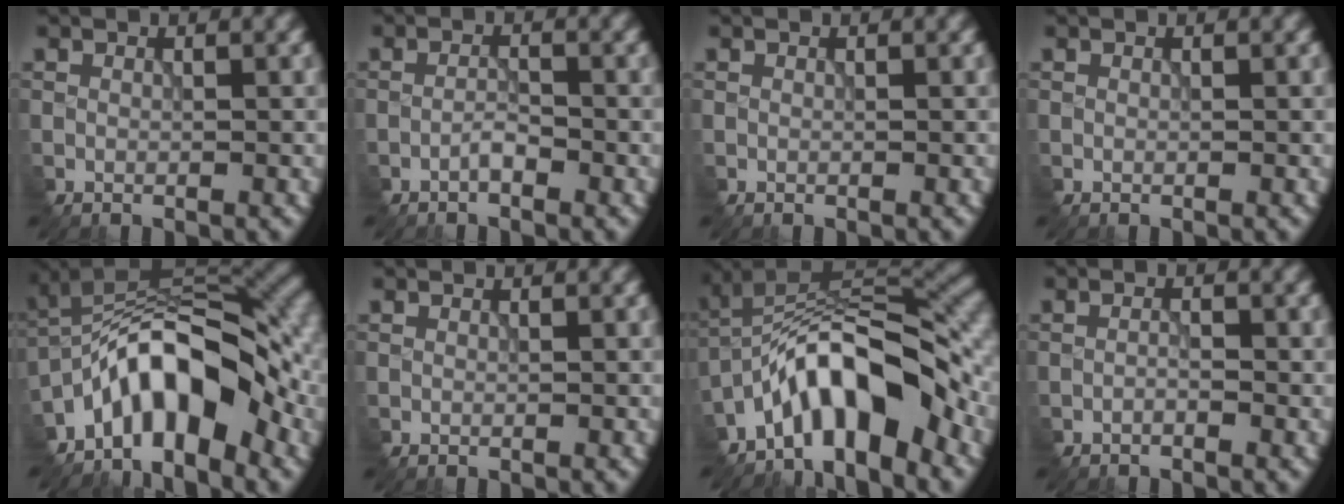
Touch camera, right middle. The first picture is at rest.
{"total": 1.4, "force": [-1.0, 0.4, 0.9], "torque": [-0.020, 0.001, -0.021]}
{"total": 0.0}
{"total": 0.0}
{"total": 9.6, "force": [-4.7, 4.4, 7.1], "torque": [-0.107, 0.023, -0.091]}
{"total": 0.0}
{"total": 9.9, "force": [-5.3, 3.7, 7.5], "torque": [-0.113, 0.024, -0.101]}
{"total": 1.1, "force": [-0.7, 0.4, 0.8], "torque": [-0.017, -0.001, -0.013]}